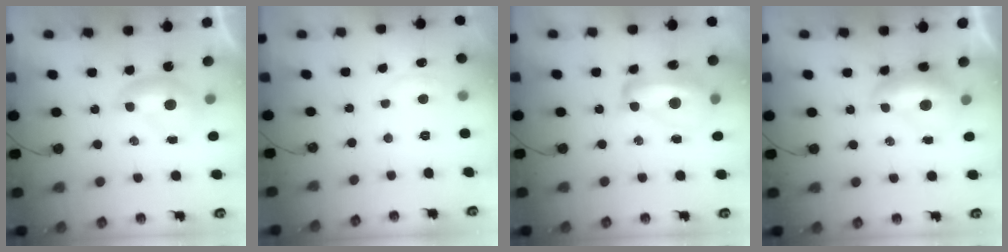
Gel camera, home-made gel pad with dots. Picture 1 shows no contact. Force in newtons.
{"total": 2.1, "press": 2.0, "slide": 0.6}
{"total": 8.9, "press": 8.9, "slide": 0.9}
{"total": 1.9, "press": 1.8, "slide": 0.6}